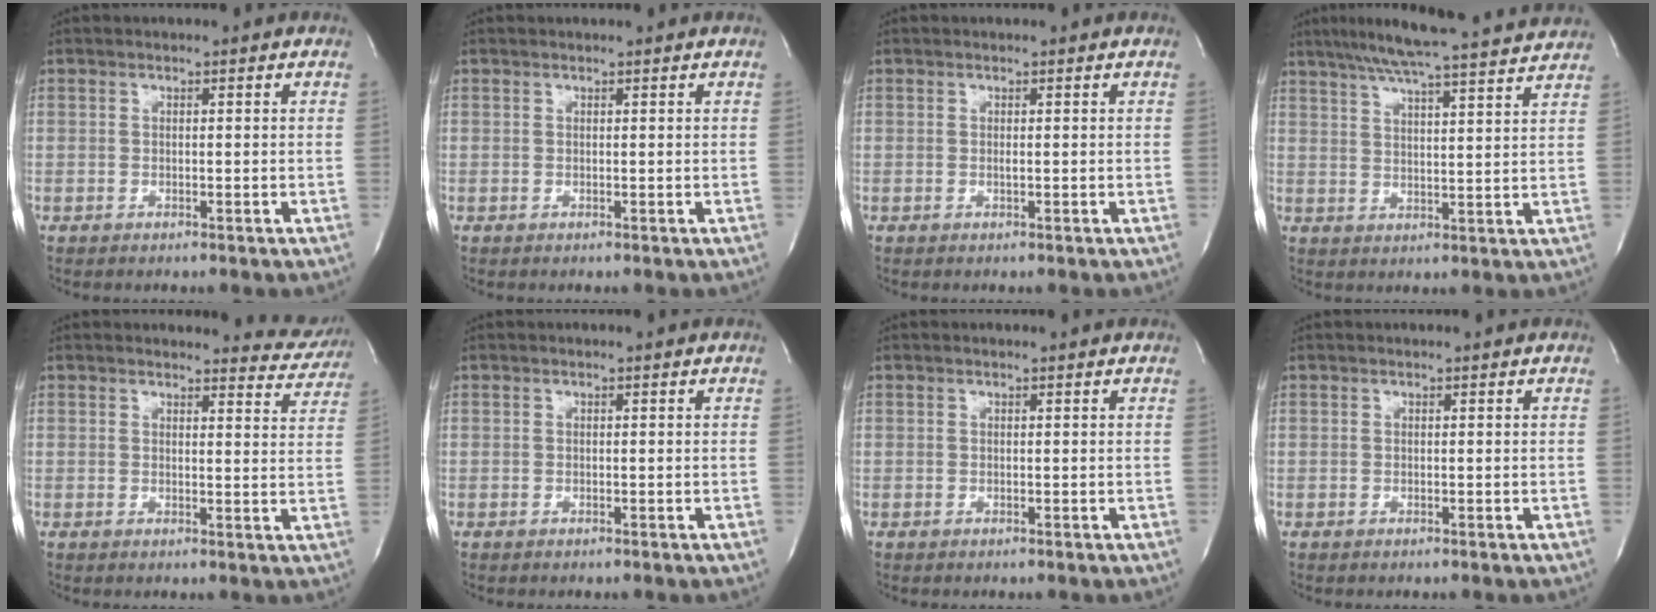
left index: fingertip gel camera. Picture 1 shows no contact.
{"total": 1.5, "force": [1.5, 0.1, 0.4], "torque": [-0.008, 0.009, 0.019]}
{"total": 0.9, "force": [0.6, 0.1, 0.6], "torque": [-0.014, 0.006, 0.008]}
{"total": 18.5, "force": [16.8, 0.2, 7.8], "torque": [-0.134, 0.010, 0.228]}
{"total": 7.2, "force": [7.1, 1.3, -0.5], "torque": [0.024, -0.040, 0.053]}
{"total": 0.0}
{"total": 0.8, "force": [0.8, 0.0, 0.1], "torque": [-0.008, 0.001, 0.010]}
{"total": 1.0, "force": [0.9, 0.1, 0.2], "torque": [-0.008, 0.007, 0.012]}